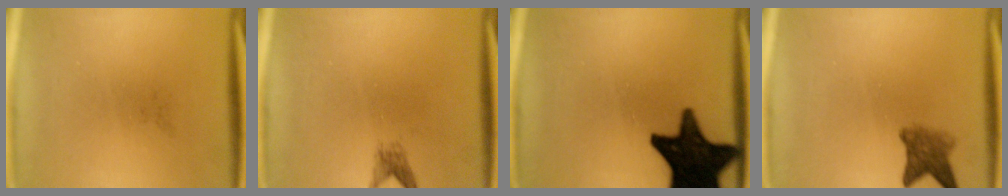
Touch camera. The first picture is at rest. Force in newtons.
{"total": 1.5}
{"total": 19.0}
{"total": 3.8}